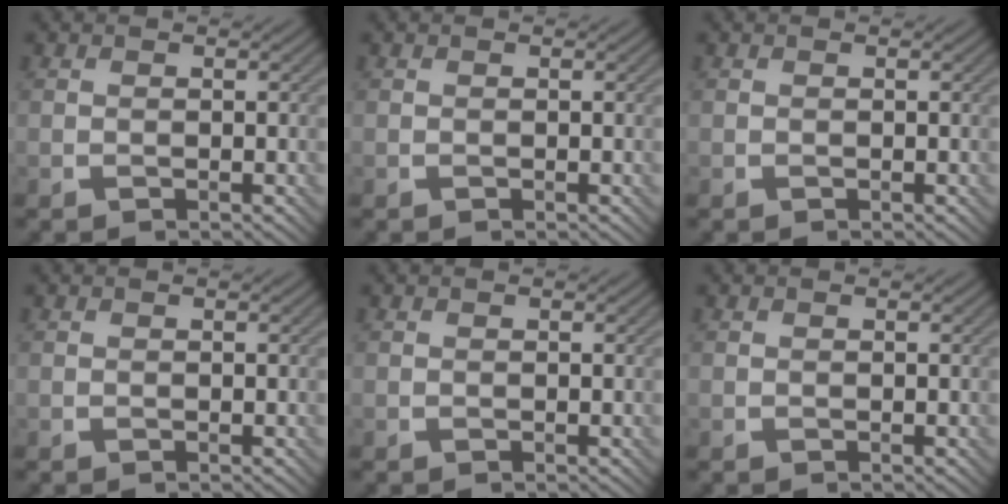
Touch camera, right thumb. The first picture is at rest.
{"total": 0.0}
{"total": 0.0}
{"total": 0.0}
{"total": 0.0}
{"total": 0.0}